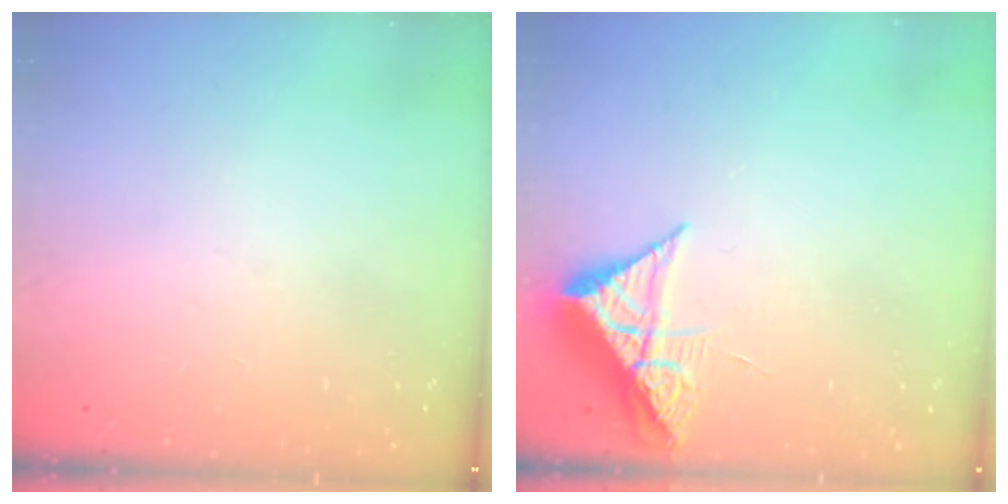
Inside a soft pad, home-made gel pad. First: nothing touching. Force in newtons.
{"total": 7.6, "press": 7.6, "slide": 0.4}